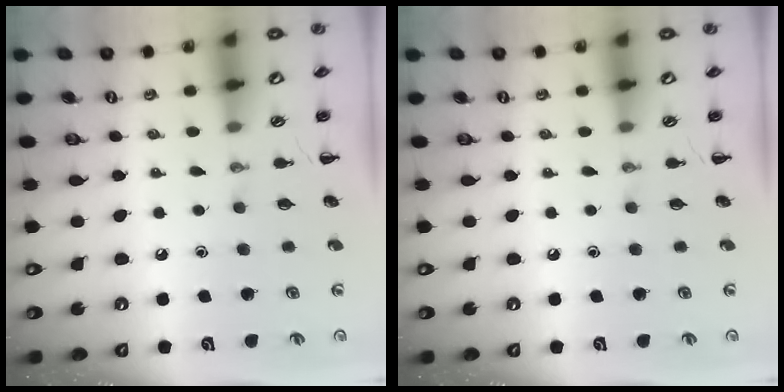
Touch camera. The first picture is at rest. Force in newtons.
{"total": 0.0}